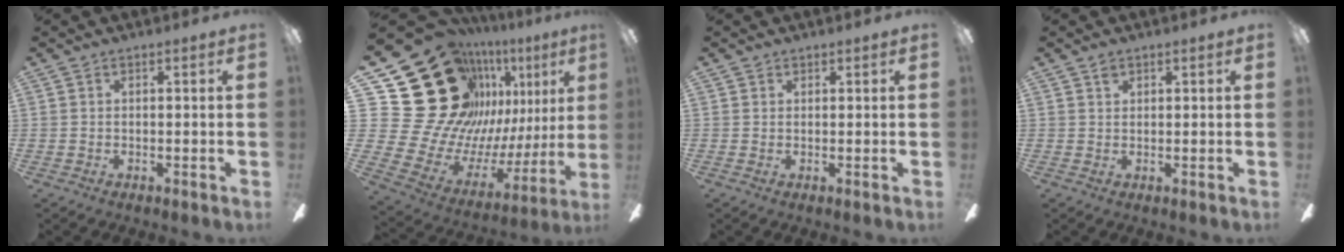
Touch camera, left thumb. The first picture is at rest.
{"total": 32.2, "force": [16.4, 21.8, 17.1], "torque": [-0.295, -0.138, 0.353]}
{"total": 0.8, "force": [0.7, 0.5, -0.1], "torque": [0.002, 0.000, 0.013]}
{"total": 1.4, "force": [1.0, 0.8, 0.6], "torque": [-0.013, 0.001, 0.018]}